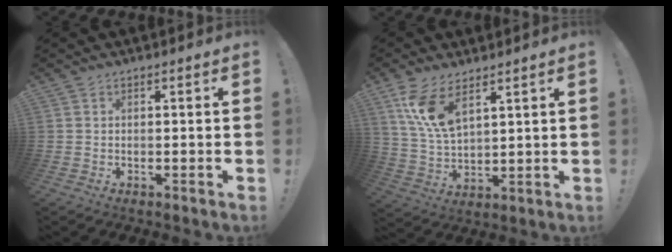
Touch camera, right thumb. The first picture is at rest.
{"total": 11.2, "force": [7.0, 4.7, 7.4], "torque": [-0.153, -0.026, 0.131]}